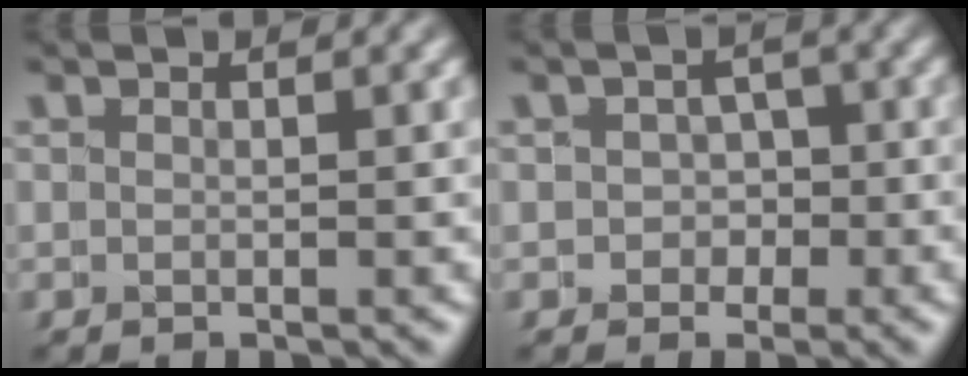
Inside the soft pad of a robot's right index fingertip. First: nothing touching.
{"total": 2.0, "force": [-1.0, 1.7, 0.1], "torque": [0.023, 0.011, -0.029]}